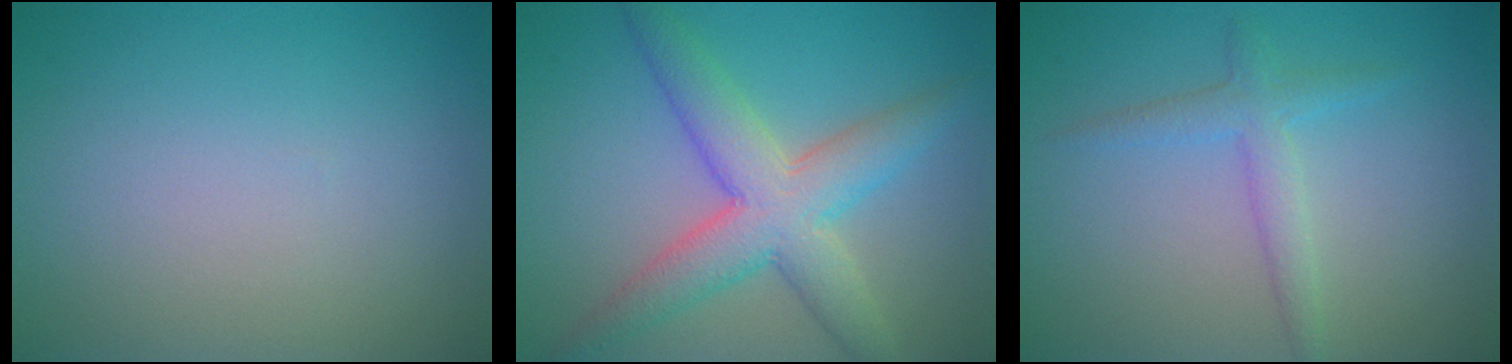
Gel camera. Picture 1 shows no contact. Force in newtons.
{"total": 6.4, "press": 6.4, "slide": 0.4}
{"total": 2.2, "press": 2.2, "slide": 0.1}